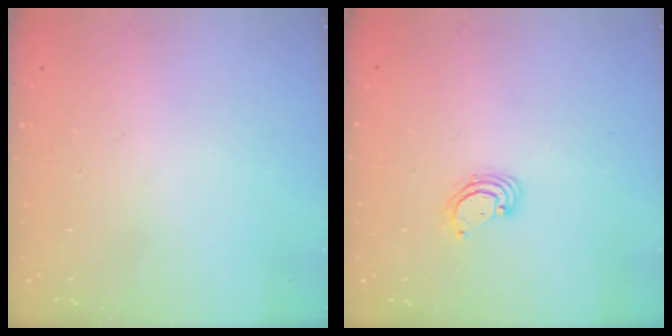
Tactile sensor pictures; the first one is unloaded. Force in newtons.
{"total": 3.3, "press": 3.3, "slide": 0.3}